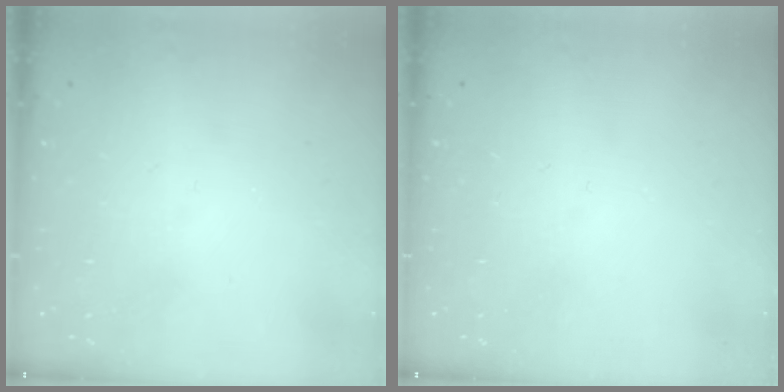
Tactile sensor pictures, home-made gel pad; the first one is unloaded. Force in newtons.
{"total": 0.0}